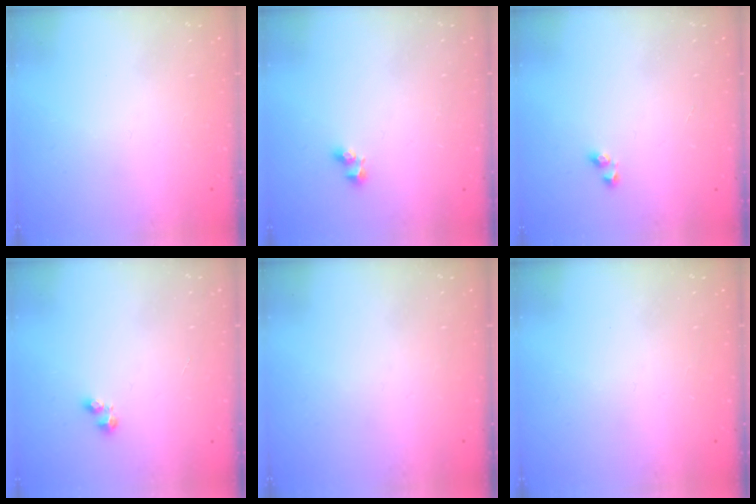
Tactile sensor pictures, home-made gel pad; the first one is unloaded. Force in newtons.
{"total": 2.7, "press": 2.5, "slide": 1.0}
{"total": 2.2, "press": 1.9, "slide": 1.1}
{"total": 2.5, "press": 2.5, "slide": 0.4}
{"total": 0.0}
{"total": 0.0}